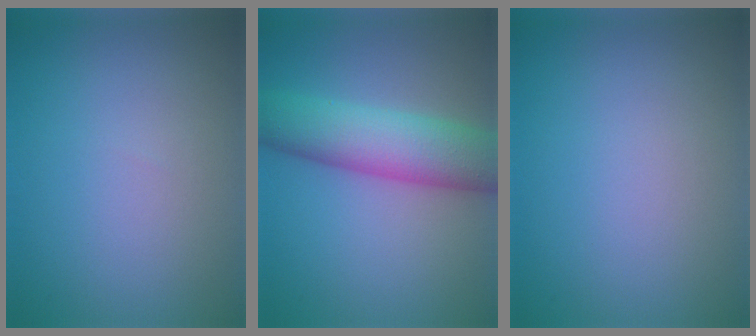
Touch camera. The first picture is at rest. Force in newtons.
{"total": 7.3, "press": 7.2, "slide": 0.1}
{"total": 0.0}